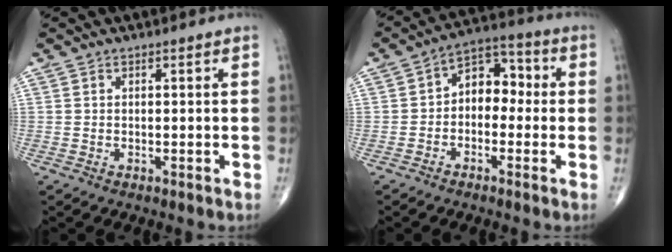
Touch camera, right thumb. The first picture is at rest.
{"total": 8.4, "force": [-0.4, 5.8, 6.0], "torque": [-0.057, 0.038, -0.025]}